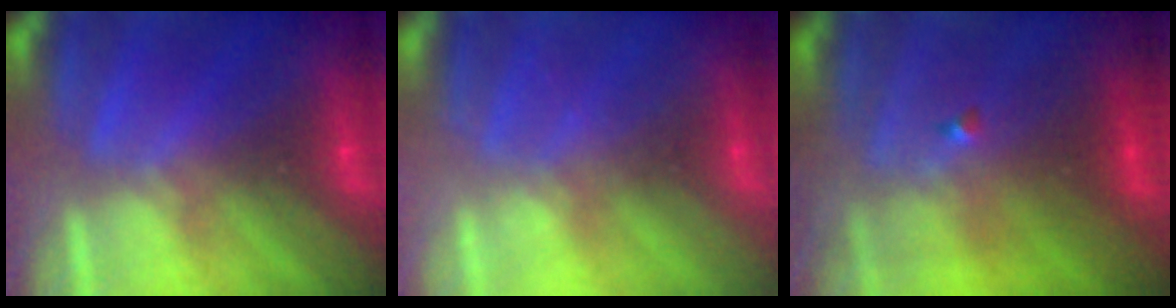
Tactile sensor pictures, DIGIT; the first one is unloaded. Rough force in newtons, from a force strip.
{"total": 2.2}
{"total": 4.5}